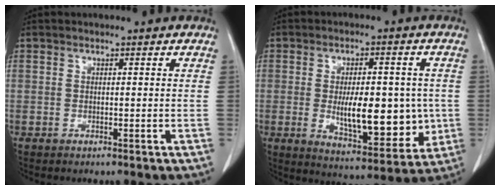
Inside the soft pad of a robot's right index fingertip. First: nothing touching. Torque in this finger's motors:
{"motor_torque": [0.50, 0.04, 0.29, 0.12]}